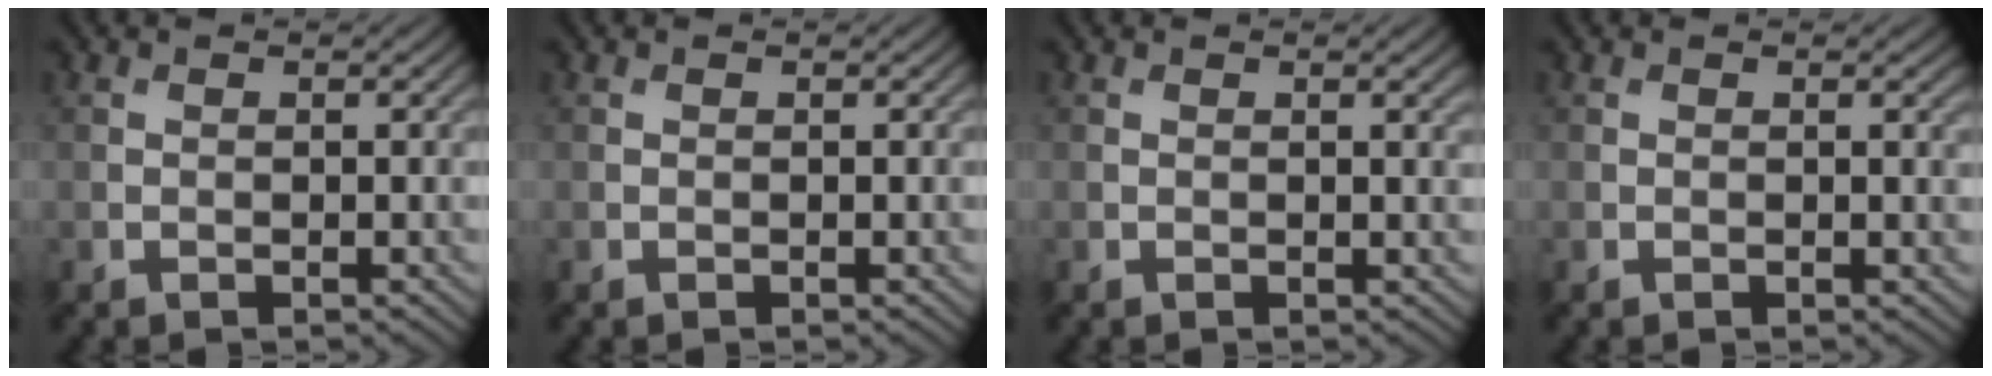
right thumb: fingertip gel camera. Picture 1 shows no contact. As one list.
[{"total": 0.0}, {"total": 1.0, "force": [0.4, 0.1, 0.9], "torque": [-0.013, 0.000, 0.005]}, {"total": 0.5, "force": [0.2, 0.1, 0.5], "torque": [-0.006, -0.002, 0.001]}]